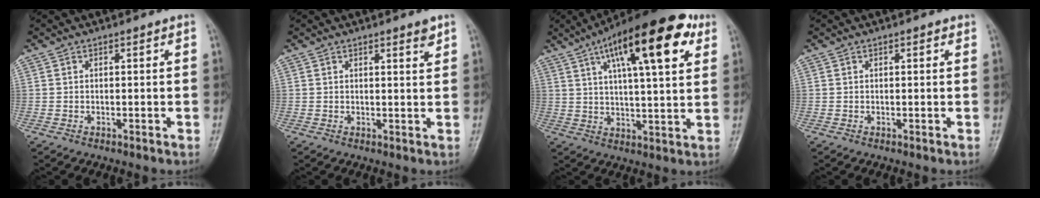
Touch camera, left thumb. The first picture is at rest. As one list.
[{"total": 2.3, "force": [1.6, 0.4, 1.6], "torque": [-0.019, -0.011, 0.022]}, {"total": 20.4, "force": [9.5, 6.2, 16.9], "torque": [-0.239, -0.006, 0.143]}, {"total": 0.9, "force": [0.5, 0.4, 0.7], "torque": [-0.007, 0.000, 0.004]}]